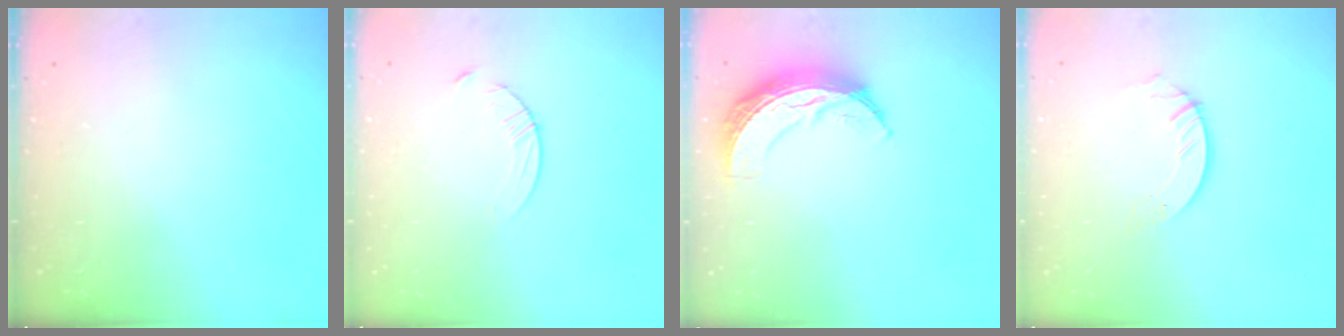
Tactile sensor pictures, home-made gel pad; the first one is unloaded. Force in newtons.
{"total": 3.1, "press": 3.1, "slide": 0.4}
{"total": 10.9, "press": 10.9, "slide": 0.4}
{"total": 3.3, "press": 3.3, "slide": 0.2}